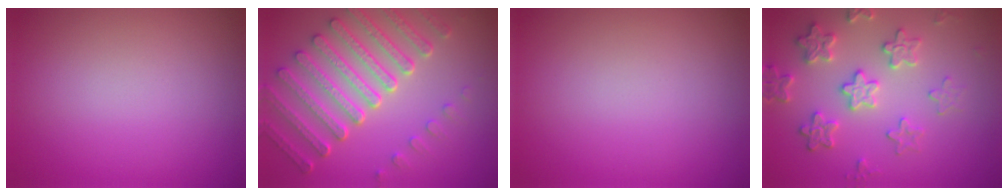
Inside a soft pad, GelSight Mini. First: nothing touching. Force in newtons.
{"total": 7.2, "press": 5.4, "slide": 4.7}
{"total": 0.0}
{"total": 4.5, "press": 3.9, "slide": 2.3}